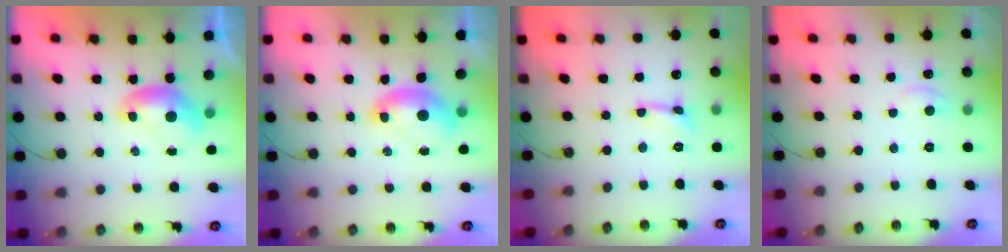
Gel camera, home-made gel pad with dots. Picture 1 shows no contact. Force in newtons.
{"total": 2.3, "press": 2.3, "slide": 0.6}
{"total": 2.1, "press": 2.1, "slide": 0.5}
{"total": 1.1, "press": 0.8, "slide": 0.7}